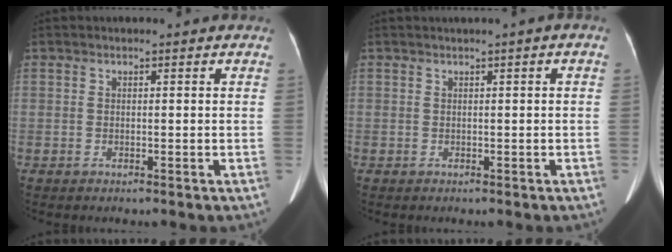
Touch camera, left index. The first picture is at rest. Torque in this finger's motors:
{"motor_torque": [-0.89, -1.25, -0.63, -0.21]}